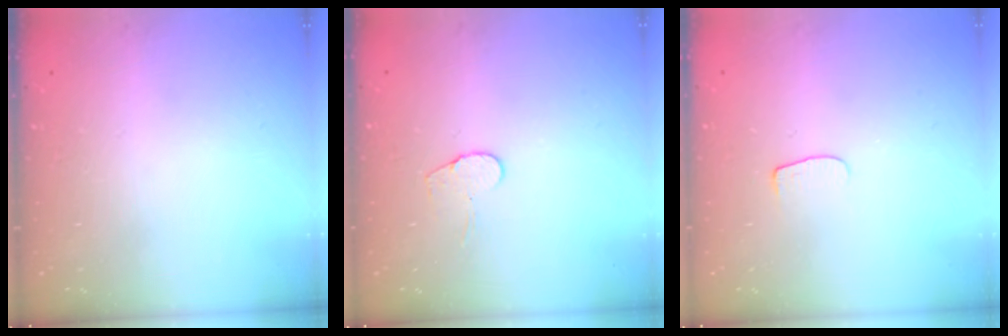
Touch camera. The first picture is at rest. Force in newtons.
{"total": 5.6, "press": 5.6, "slide": 0.4}
{"total": 4.5, "press": 4.4, "slide": 0.6}